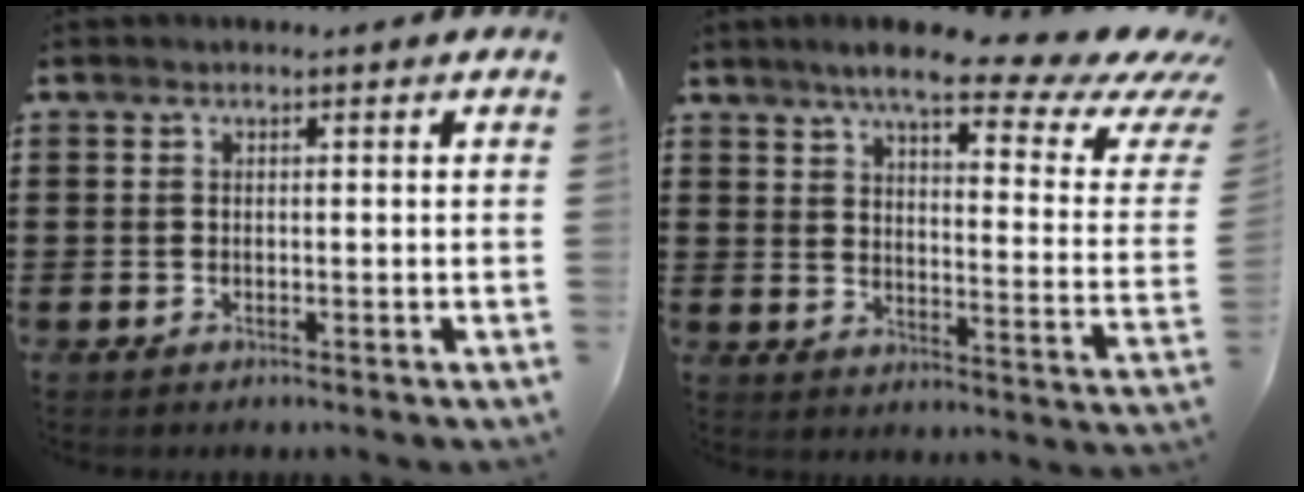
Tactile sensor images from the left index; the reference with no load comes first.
{"total": 10.2, "force": [7.4, 1.5, 6.8], "torque": [-0.127, -0.043, 0.117]}